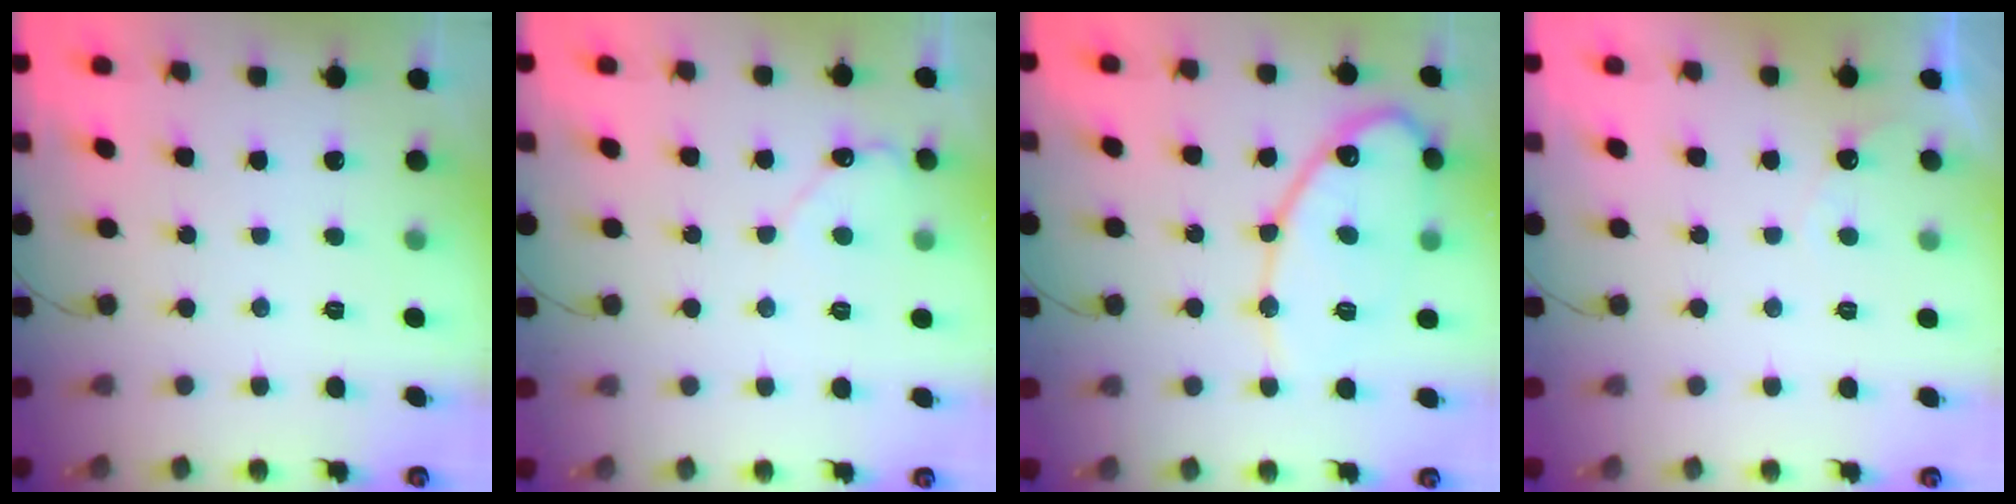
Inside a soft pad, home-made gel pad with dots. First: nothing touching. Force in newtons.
{"total": 5.9, "press": 5.8, "slide": 0.5}
{"total": 15.5, "press": 15.4, "slide": 0.7}
{"total": 2.6, "press": 2.6, "slide": 0.1}